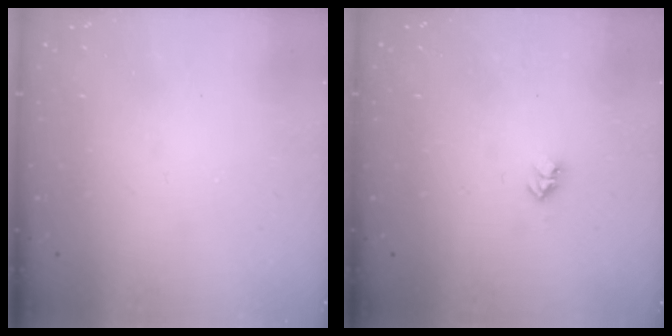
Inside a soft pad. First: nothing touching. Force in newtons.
{"total": 2.7, "press": 2.7, "slide": 0.4}